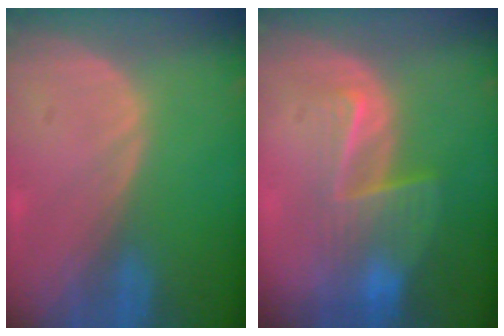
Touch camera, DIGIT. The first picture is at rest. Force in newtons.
{"total": 6.5, "press": 6.0, "slide": 2.4}